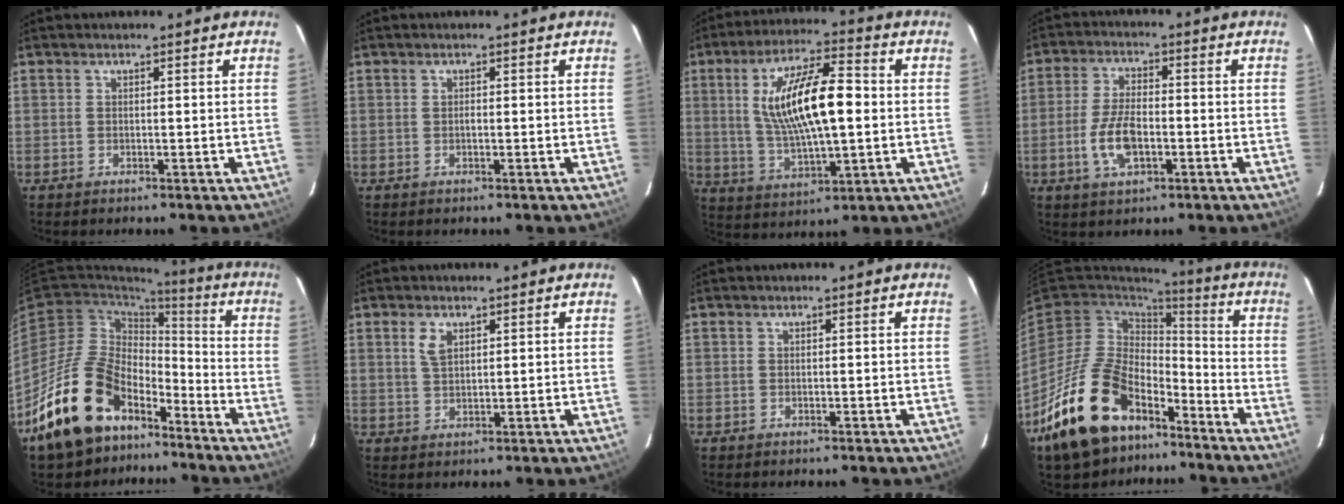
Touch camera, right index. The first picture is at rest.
{"total": 1.3, "force": [-0.5, 0.6, 1.0], "torque": [-0.017, 0.006, -0.009]}
{"total": 16.7, "force": [1.5, 5.2, 15.7], "torque": [-0.290, 0.009, 0.036]}
{"total": 8.2, "force": [-2.5, 3.9, 6.8], "torque": [-0.143, 0.000, -0.045]}
{"total": 20.9, "force": [-13.6, 12.3, 10.0], "torque": [-0.199, 0.022, -0.214]}
{"total": 3.1, "force": [1.4, 1.7, 2.2], "torque": [-0.042, 0.004, 0.028]}
{"total": 0.0}
{"total": 22.8, "force": [-14.1, 12.9, 12.5], "torque": [-0.252, 0.004, -0.220]}